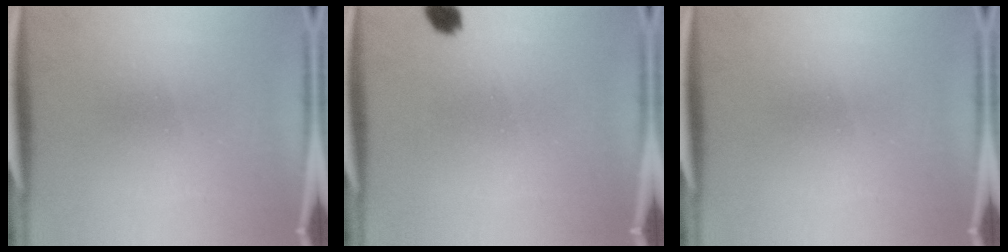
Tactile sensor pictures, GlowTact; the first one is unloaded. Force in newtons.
{"total": 2.9}
{"total": 0.0}